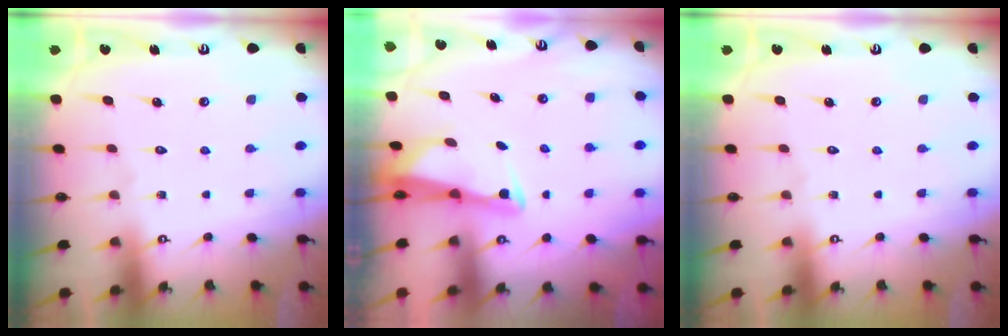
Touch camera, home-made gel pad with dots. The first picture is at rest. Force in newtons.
{"total": 2.8, "press": 2.7, "slide": 0.6}
{"total": 0.0}